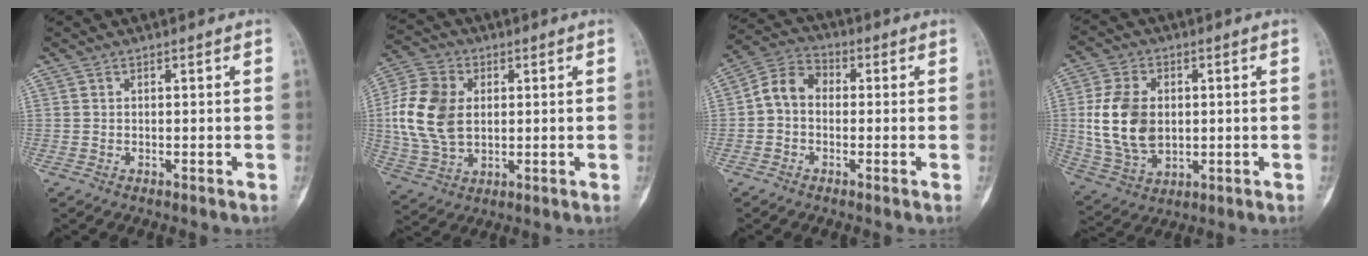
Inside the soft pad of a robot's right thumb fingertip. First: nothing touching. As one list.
[{"total": 14.0, "force": [1.3, 9.7, 10.1], "torque": [-0.197, 0.003, 0.026]}, {"total": 6.8, "force": [-0.3, 5.3, 4.3], "torque": [-0.066, 0.024, -0.022]}, {"total": 13.4, "force": [0.8, 9.2, 9.7], "torque": [-0.174, -0.005, 0.026]}]